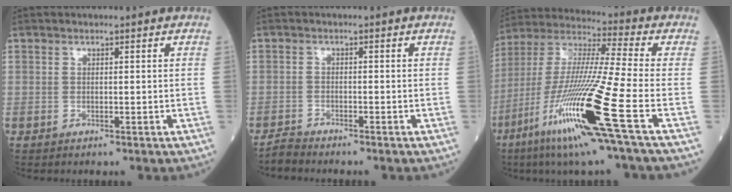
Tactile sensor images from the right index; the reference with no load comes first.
{"total": 1.9, "force": [-1.9, -0.1, -0.1], "torque": [0.003, -0.009, -0.038]}
{"total": 20.4, "force": [-8.4, -0.8, 18.5], "torque": [-0.401, -0.043, -0.168]}